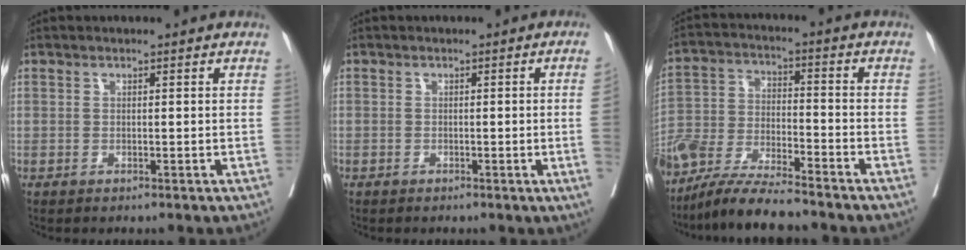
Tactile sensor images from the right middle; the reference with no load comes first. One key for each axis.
{"total": 2.4, "fx": -0.4, "fy": -0.8, "fz": 2.2, "tx": -0.025, "ty": -0.003, "tz": -0.005}
{"total": 12.7, "fx": -11.1, "fy": 1.3, "fz": 5.9, "tx": -0.116, "ty": -0.015, "tz": -0.207}